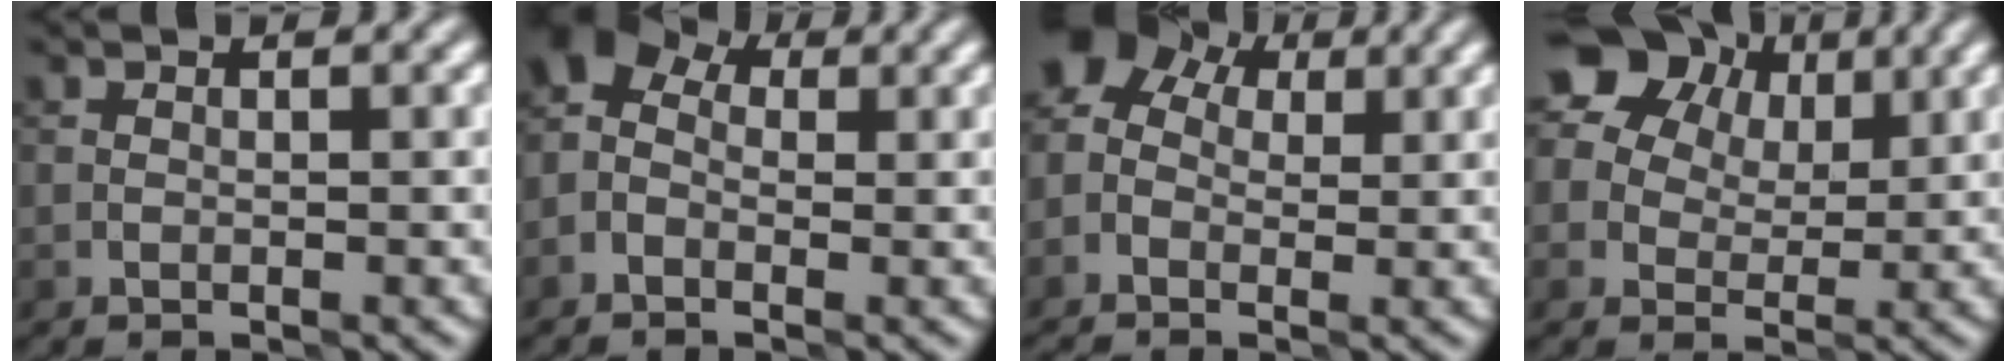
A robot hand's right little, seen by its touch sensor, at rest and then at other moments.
{"total": 4.6, "force": [0.2, 3.4, 3.0], "torque": [-0.055, 0.027, -0.010]}
{"total": 7.1, "force": [0.8, 5.4, 4.5], "torque": [-0.095, 0.033, -0.002]}
{"total": 9.9, "force": [4.9, 6.7, 5.4], "torque": [-0.079, 0.037, 0.069]}